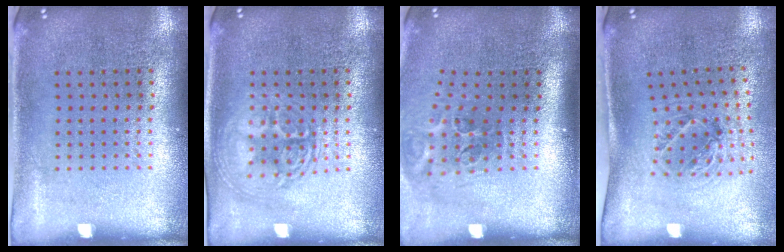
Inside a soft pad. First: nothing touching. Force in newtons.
{"total": 2.0, "press": 1.9, "slide": 0.3}
{"total": 2.0, "press": 1.2, "slide": 1.6}
{"total": 1.2, "press": 1.1, "slide": 0.5}